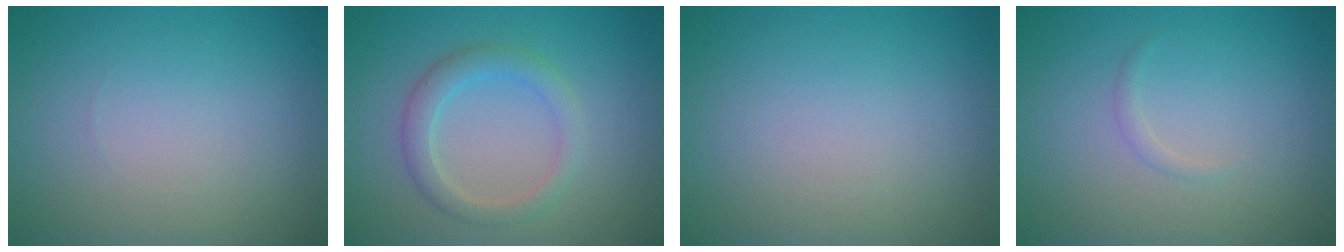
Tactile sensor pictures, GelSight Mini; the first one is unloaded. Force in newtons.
{"total": 2.7, "press": 2.7, "slide": 0.3}
{"total": 0.0}
{"total": 0.6, "press": 0.6, "slide": 0.0}